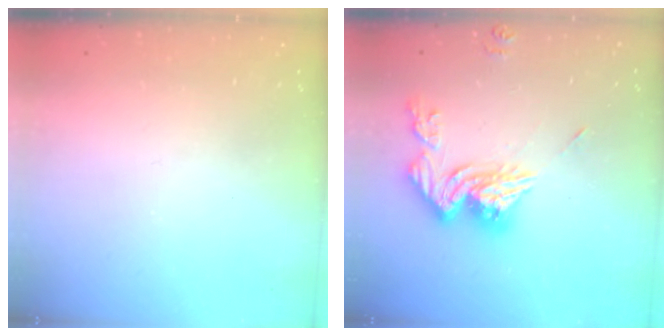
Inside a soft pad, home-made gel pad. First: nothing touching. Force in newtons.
{"total": 13.7, "press": 13.6, "slide": 1.3}